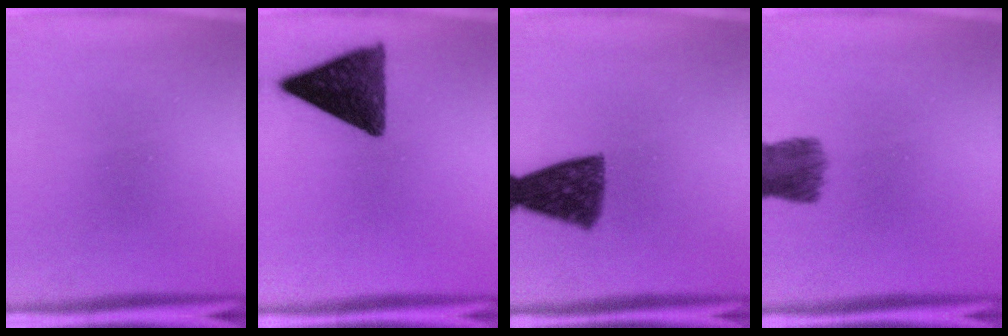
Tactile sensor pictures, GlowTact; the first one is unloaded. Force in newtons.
{"total": 12.6}
{"total": 9.7}
{"total": 6.6}